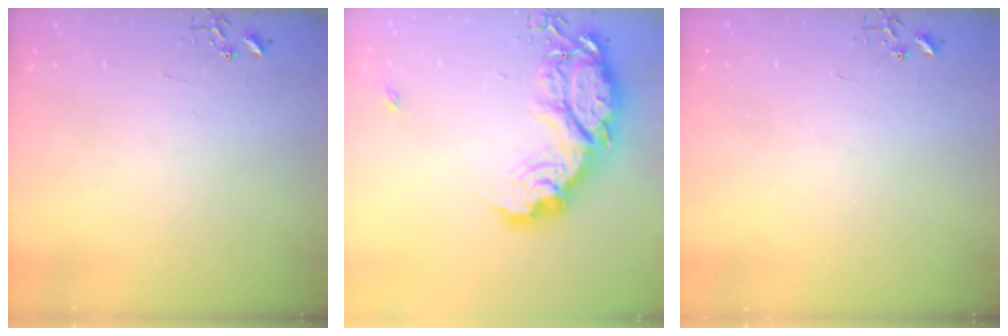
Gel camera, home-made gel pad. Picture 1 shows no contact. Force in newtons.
{"total": 21.3, "press": 21.2, "slide": 1.6}
{"total": 0.0}